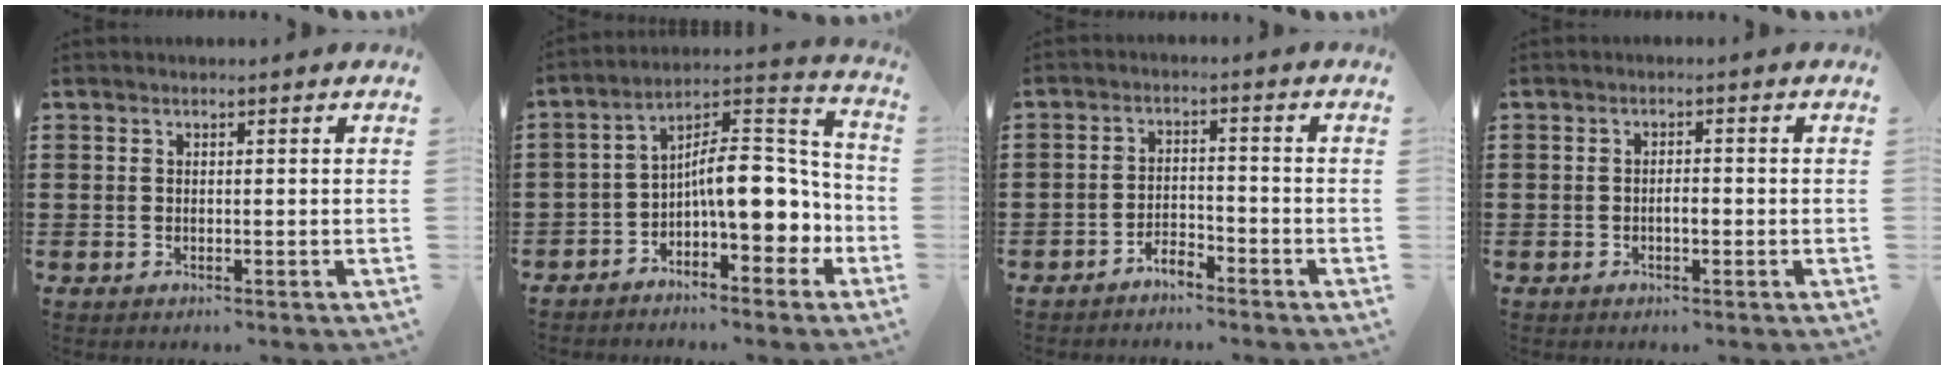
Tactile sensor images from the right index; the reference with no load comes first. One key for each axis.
{"total": 10.8, "fx": -1.8, "fy": 4.6, "fz": 9.5, "tx": -0.137, "ty": -0.011, "tz": -0.038}
{"total": 2.9, "fx": -2.8, "fy": 0.5, "fz": 0.6, "tx": -0.018, "ty": 0.006, "tz": -0.058}
{"total": 1.7, "fx": -0.6, "fy": 0.5, "fz": 1.5, "tx": -0.030, "ty": 0.001, "tz": -0.011}